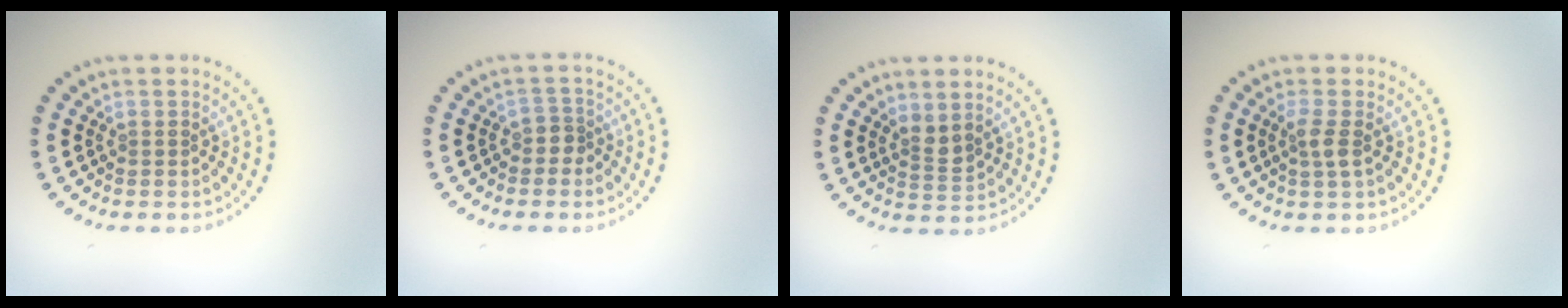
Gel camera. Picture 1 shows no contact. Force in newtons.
{"total": 1.4, "press": 1.1, "slide": 0.9}
{"total": 1.7, "press": 1.3, "slide": 1.2}
{"total": 1.7, "press": 1.5, "slide": 0.7}